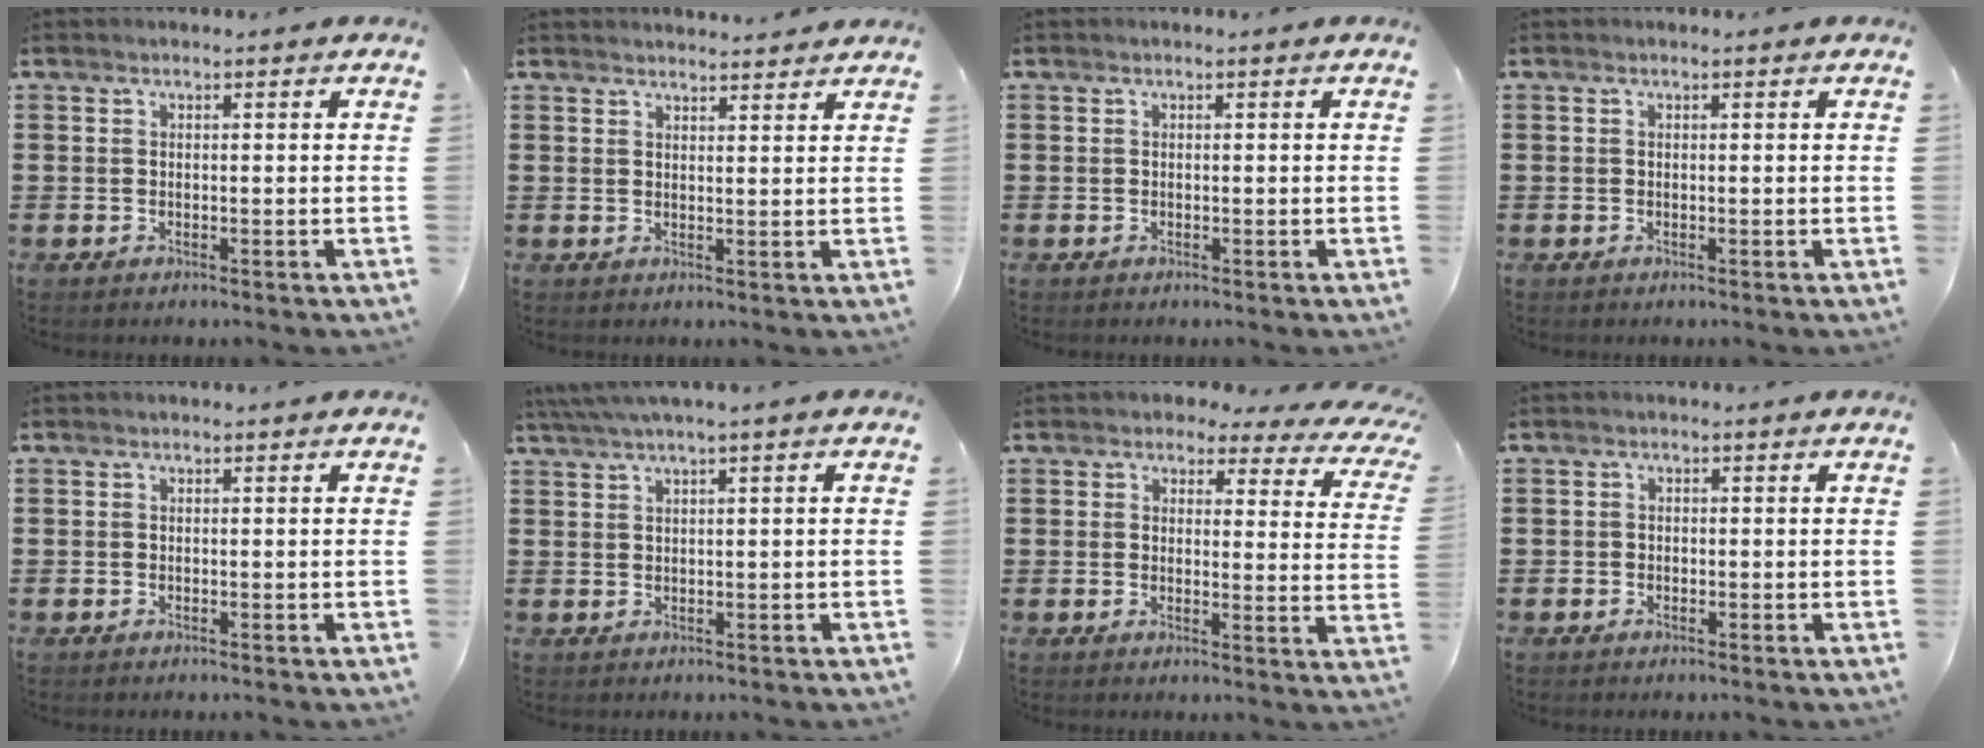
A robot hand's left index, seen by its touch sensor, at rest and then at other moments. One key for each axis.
{"total": 2.0, "fx": 2.0, "fy": -0.1, "fz": 0.0, "tx": -0.006, "ty": -0.003, "tz": 0.040}
{"total": 0.0}
{"total": 0.0}
{"total": 0.0}
{"total": 1.8, "fx": 0.8, "fy": -0.3, "fz": 1.6, "tx": -0.029, "ty": -0.002, "tz": 0.015}
{"total": 3.1, "fx": 2.5, "fy": 1.2, "fz": 1.3, "tx": -0.033, "ty": -0.010, "tz": 0.041}
{"total": 0.8, "fx": -0.5, "fy": 0.6, "fz": 0.1, "tx": -0.003, "ty": 0.002, "tz": -0.010}